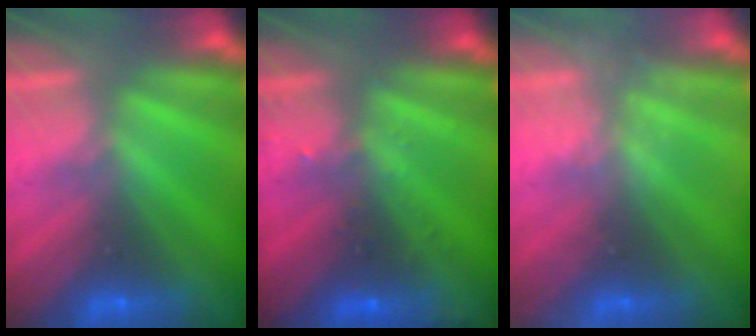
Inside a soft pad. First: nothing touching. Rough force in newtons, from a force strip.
{"total": 3.0}
{"total": 2.2}